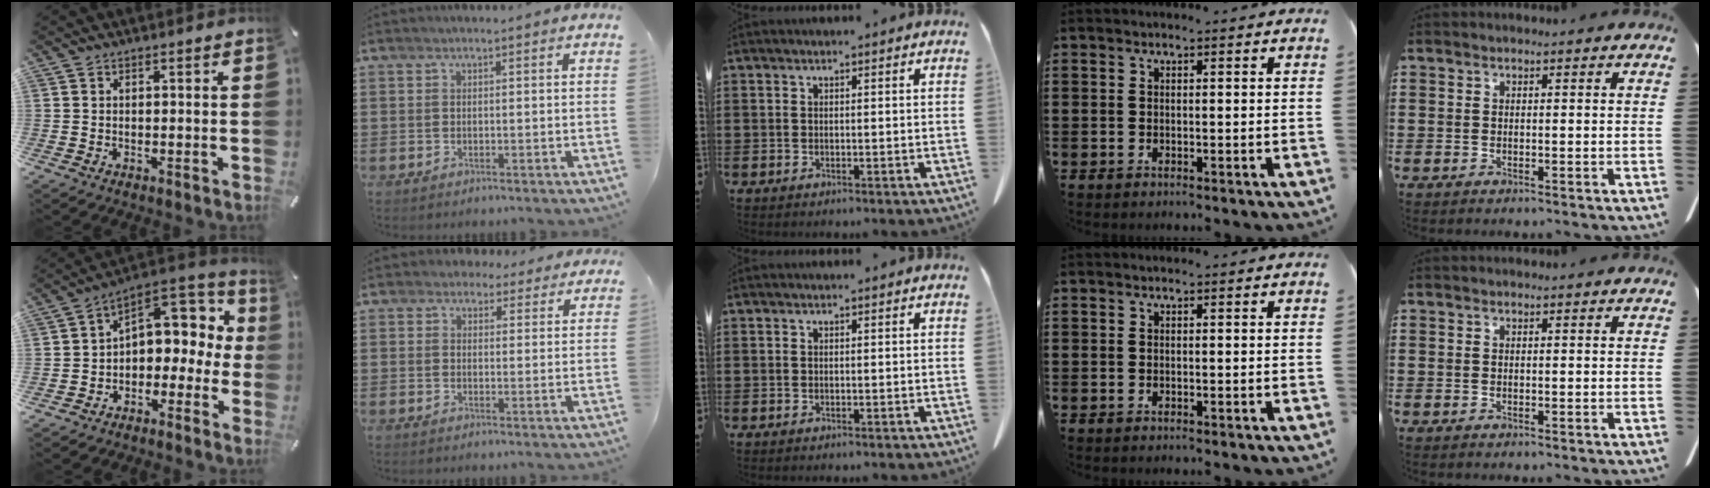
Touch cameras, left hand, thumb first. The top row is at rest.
{"thumb": {"total": 9.1, "force": [3.4, 6.7, 5.1], "torque": [-0.071, -0.029, 0.062]}, "index": {"total": 3.0, "force": [2.4, 1.7, 0.7], "torque": [-0.016, 0.002, 0.044]}}